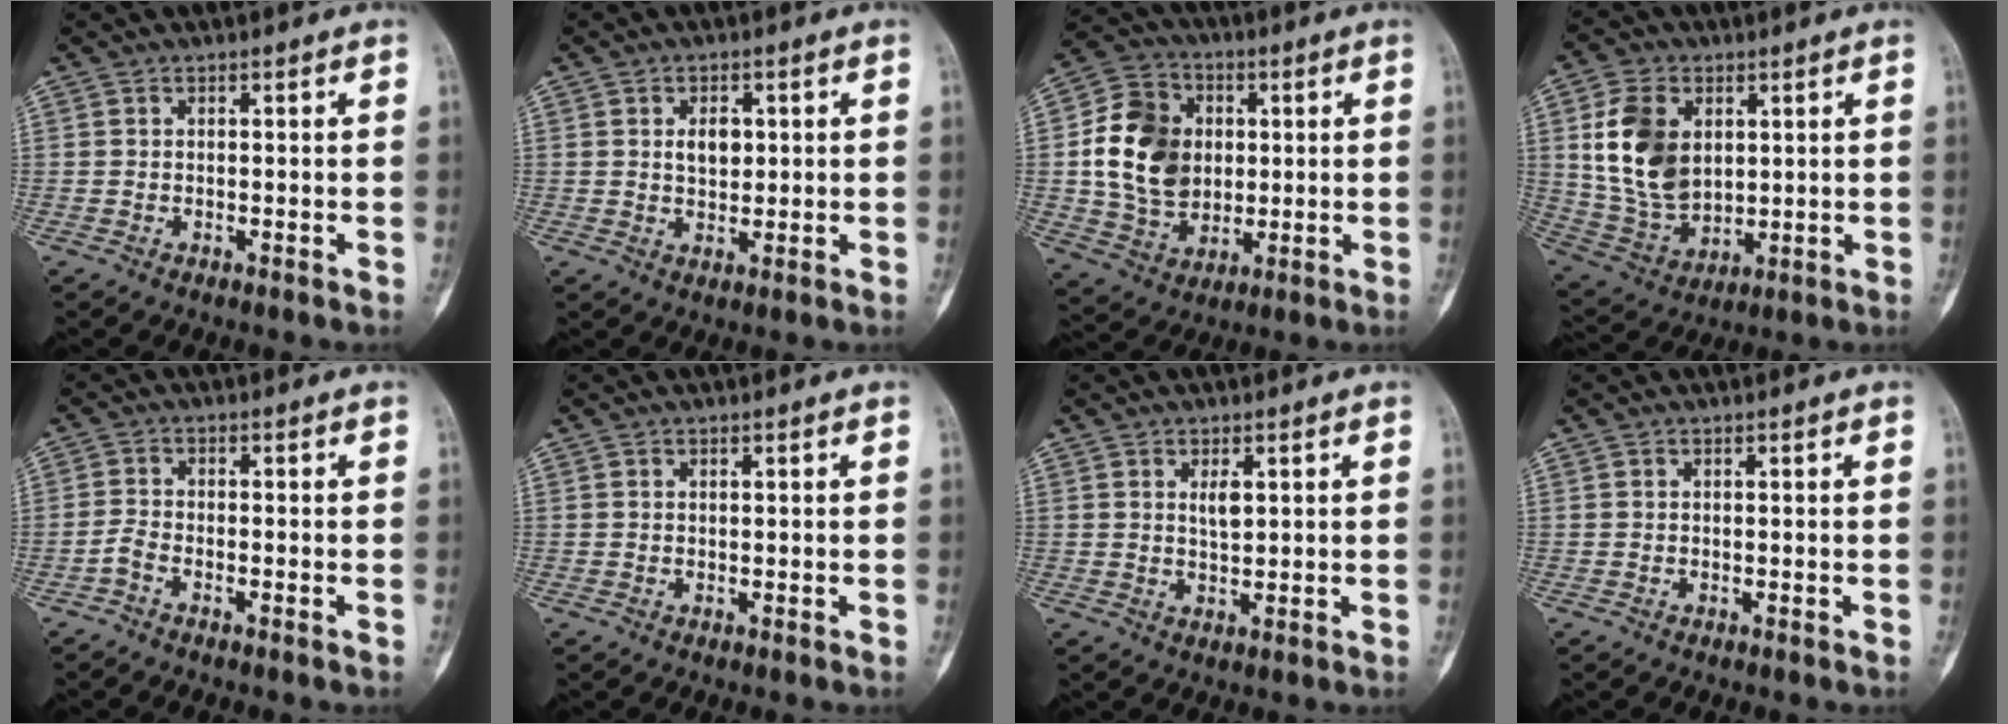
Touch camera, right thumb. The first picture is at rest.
{"total": 4.1, "force": [0.9, 2.7, 2.9], "torque": [-0.030, -0.004, 0.017]}
{"total": 15.8, "force": [1.4, 12.6, 9.4], "torque": [-0.142, 0.004, 0.029]}
{"total": 14.5, "force": [3.4, 10.0, 9.9], "torque": [-0.167, -0.014, 0.076]}
{"total": 1.9, "force": [-1.4, 0.5, 1.1], "torque": [-0.029, 0.008, -0.033]}
{"total": 0.0}
{"total": 2.8, "force": [1.0, 1.2, 2.3], "torque": [-0.038, -0.008, 0.021]}
{"total": 0.0}